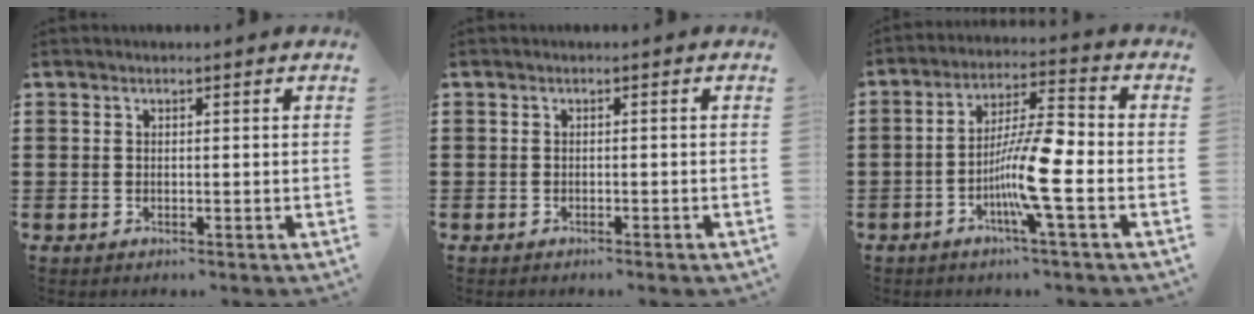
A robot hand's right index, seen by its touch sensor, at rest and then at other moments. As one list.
[{"total": 0.5, "force": [-0.5, 0.0, 0.2], "torque": [-0.004, -0.002, -0.010]}, {"total": 9.7, "force": [-2.8, 1.0, 9.2], "torque": [-0.190, -0.012, -0.060]}]